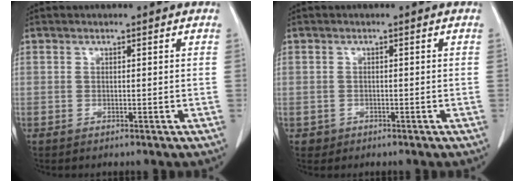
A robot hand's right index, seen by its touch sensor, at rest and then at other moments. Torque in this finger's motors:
{"motor_torque": [-0.53, -0.07, -1.05, -0.20]}